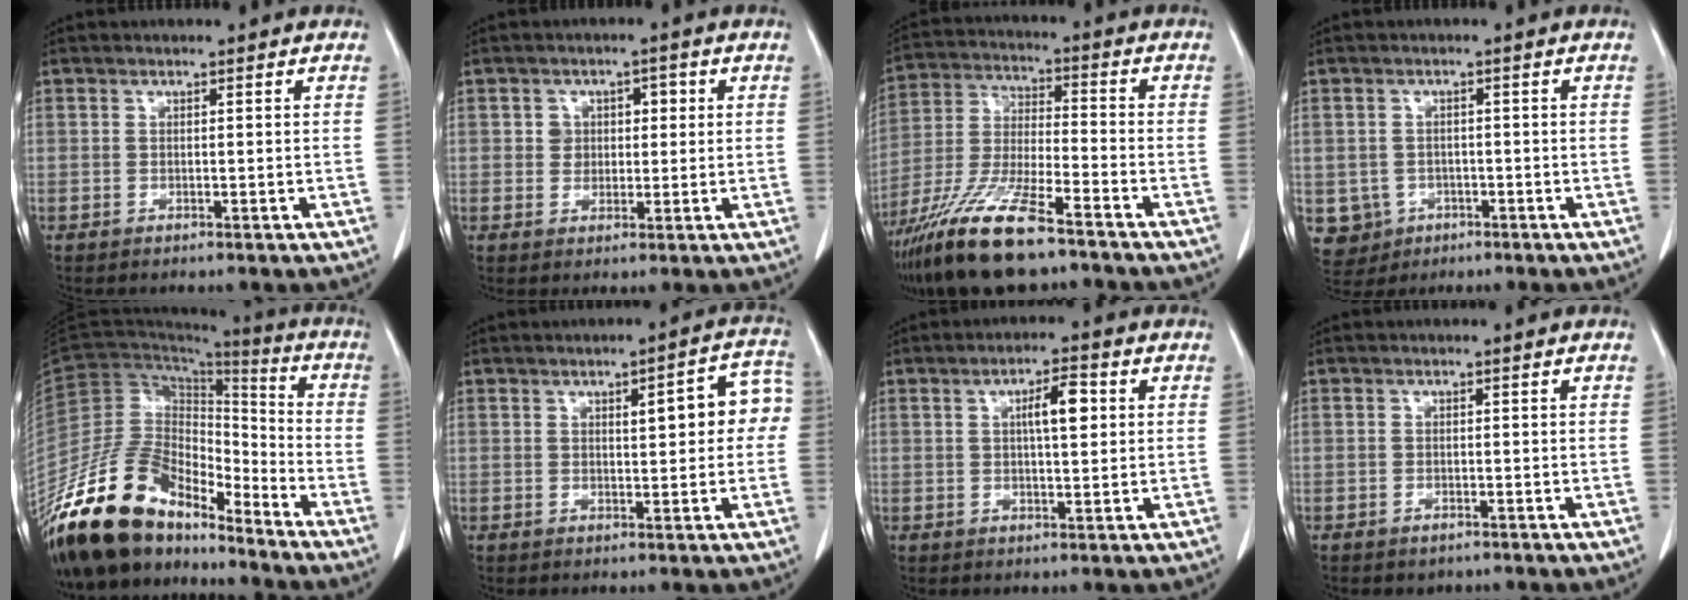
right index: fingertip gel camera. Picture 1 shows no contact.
{"total": 3.8, "force": [0.8, 3.1, 1.9], "torque": [-0.021, 0.016, 0.013]}
{"total": 15.6, "force": [-11.1, 2.6, 10.7], "torque": [-0.232, -0.034, -0.208]}
{"total": 5.3, "force": [-1.6, 5.0, 0.5], "torque": [-0.011, 0.007, -0.019]}
{"total": 20.0, "force": [-16.6, 7.4, 8.4], "torque": [-0.162, 0.031, -0.302]}
{"total": 7.5, "force": [1.1, 2.1, 7.1], "torque": [-0.083, 0.028, 0.012]}
{"total": 4.7, "force": [1.1, 1.1, 4.4], "torque": [-0.074, 0.008, 0.017]}
{"total": 1.2, "force": [-0.9, 0.8, 0.3], "torque": [-0.009, 0.001, -0.009]}